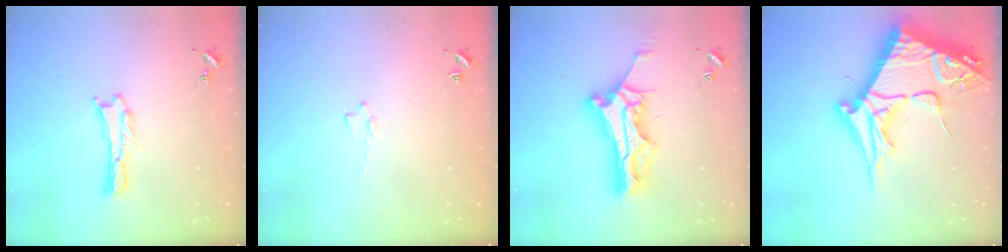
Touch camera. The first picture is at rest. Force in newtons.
{"total": 0.8, "press": 0.7, "slide": 0.2}
{"total": 11.0, "press": 11.0, "slide": 0.8}
{"total": 15.2, "press": 15.1, "slide": 1.8}